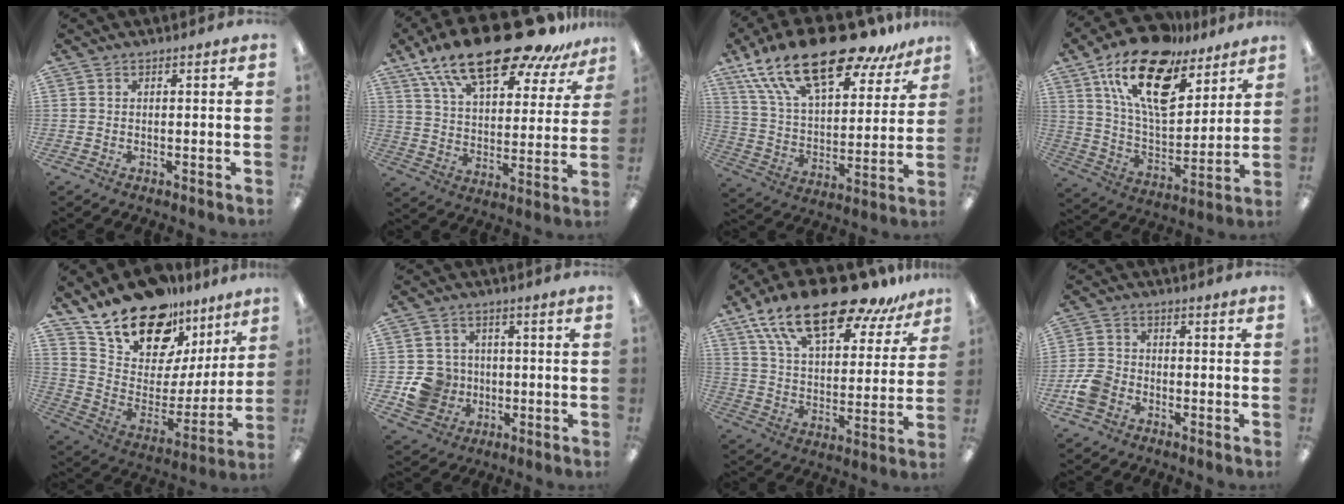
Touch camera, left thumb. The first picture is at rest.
{"total": 23.1, "force": [16.9, 8.0, 13.6], "torque": [-0.231, -0.106, 0.289]}
{"total": 25.1, "force": [17.8, 9.5, 15.0], "torque": [-0.264, -0.106, 0.307]}
{"total": 21.4, "force": [13.6, 9.9, 13.3], "torque": [-0.230, -0.069, 0.239]}
{"total": 19.6, "force": [15.8, 9.1, 7.1], "torque": [-0.131, -0.122, 0.285]}
{"total": 9.2, "force": [-1.7, 8.8, 2.4], "torque": [-0.060, 0.016, -0.020]}
{"total": 22.6, "force": [16.1, 8.7, 13.3], "torque": [-0.234, -0.094, 0.279]}
{"total": 6.0, "force": [-2.9, 4.4, 2.9], "torque": [-0.062, 0.015, -0.053]}